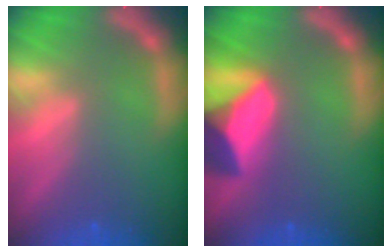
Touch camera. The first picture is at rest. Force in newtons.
{"total": 9.4}